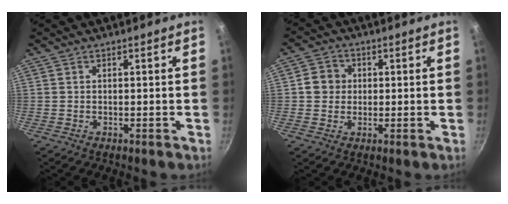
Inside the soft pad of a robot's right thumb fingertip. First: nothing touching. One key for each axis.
{"total": 4.7, "fx": 0.4, "fy": 4.4, "fz": 1.6, "tx": 0.000, "ty": 0.006, "tz": -0.004}